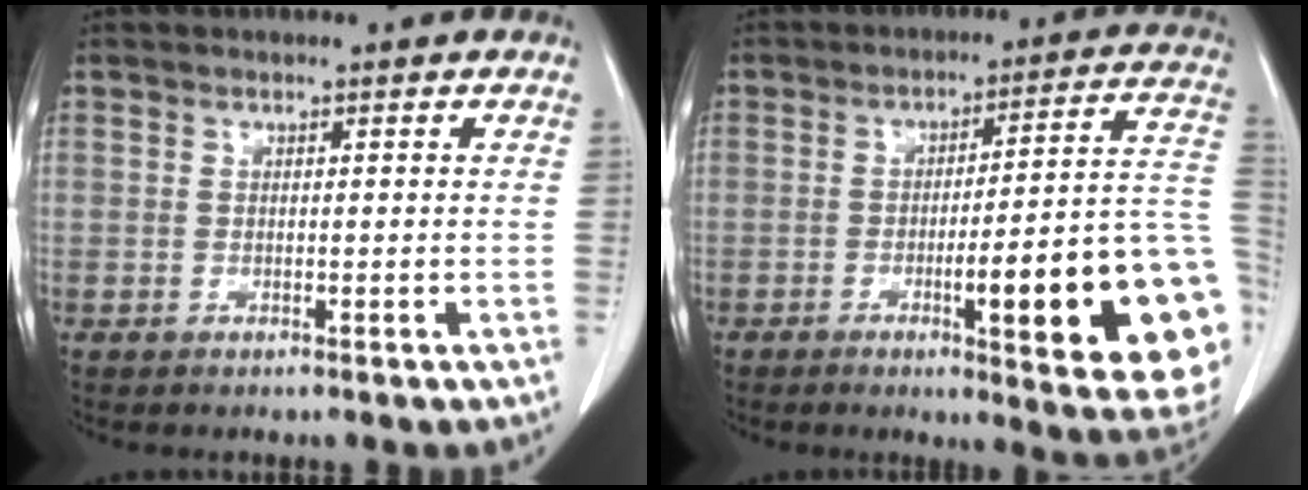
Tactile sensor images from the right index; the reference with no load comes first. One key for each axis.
{"total": 21.7, "fx": -5.4, "fy": 2.4, "fz": 20.9, "tx": -0.166, "ty": 0.014, "tz": -0.059}